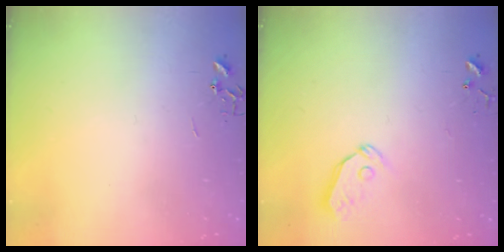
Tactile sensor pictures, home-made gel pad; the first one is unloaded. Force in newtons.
{"total": 4.8, "press": 4.8, "slide": 0.4}